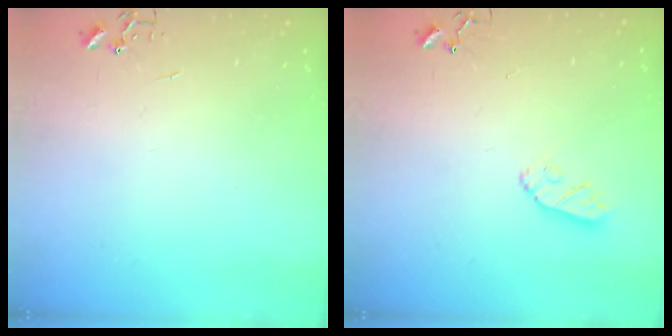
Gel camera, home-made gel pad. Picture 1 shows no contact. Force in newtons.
{"total": 7.2, "press": 7.2, "slide": 0.4}